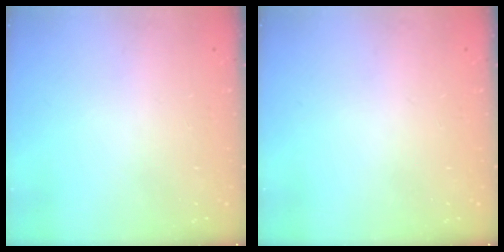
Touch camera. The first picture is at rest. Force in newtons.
{"total": 0.0}